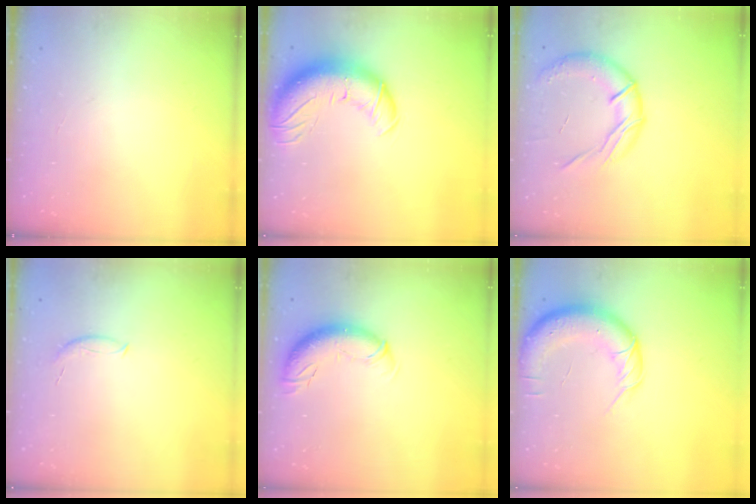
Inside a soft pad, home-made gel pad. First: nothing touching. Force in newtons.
{"total": 15.5, "press": 15.0, "slide": 3.8}
{"total": 15.2, "press": 15.0, "slide": 2.3}
{"total": 6.0, "press": 5.9, "slide": 0.7}
{"total": 11.0, "press": 10.7, "slide": 2.8}
{"total": 13.9, "press": 13.6, "slide": 2.9}